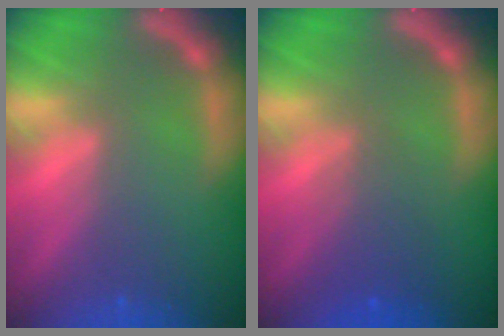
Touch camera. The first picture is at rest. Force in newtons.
{"total": 3.0}